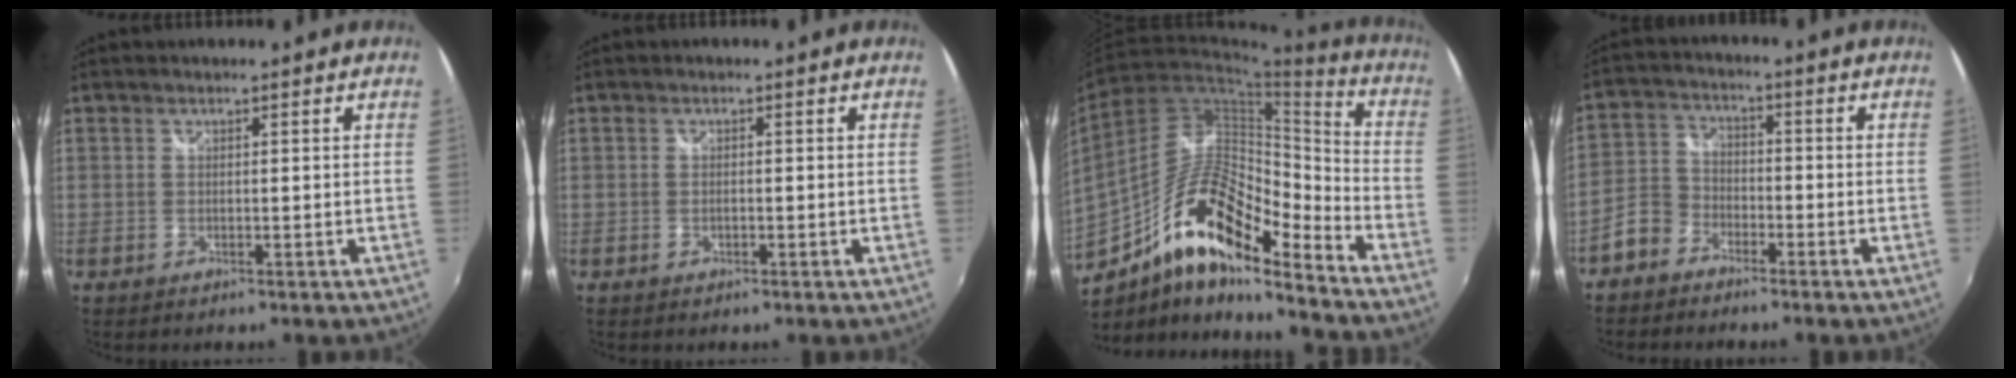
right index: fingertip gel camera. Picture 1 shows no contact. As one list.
[{"total": 0.9, "force": [-0.3, 0.5, 0.6], "torque": [-0.013, 0.000, -0.006]}, {"total": 18.5, "force": [-11.8, 5.7, 13.0], "torque": [-0.233, 0.003, -0.220]}, {"total": 5.9, "force": [-4.1, 4.0, 1.5], "torque": [-0.033, 0.019, -0.086]}]